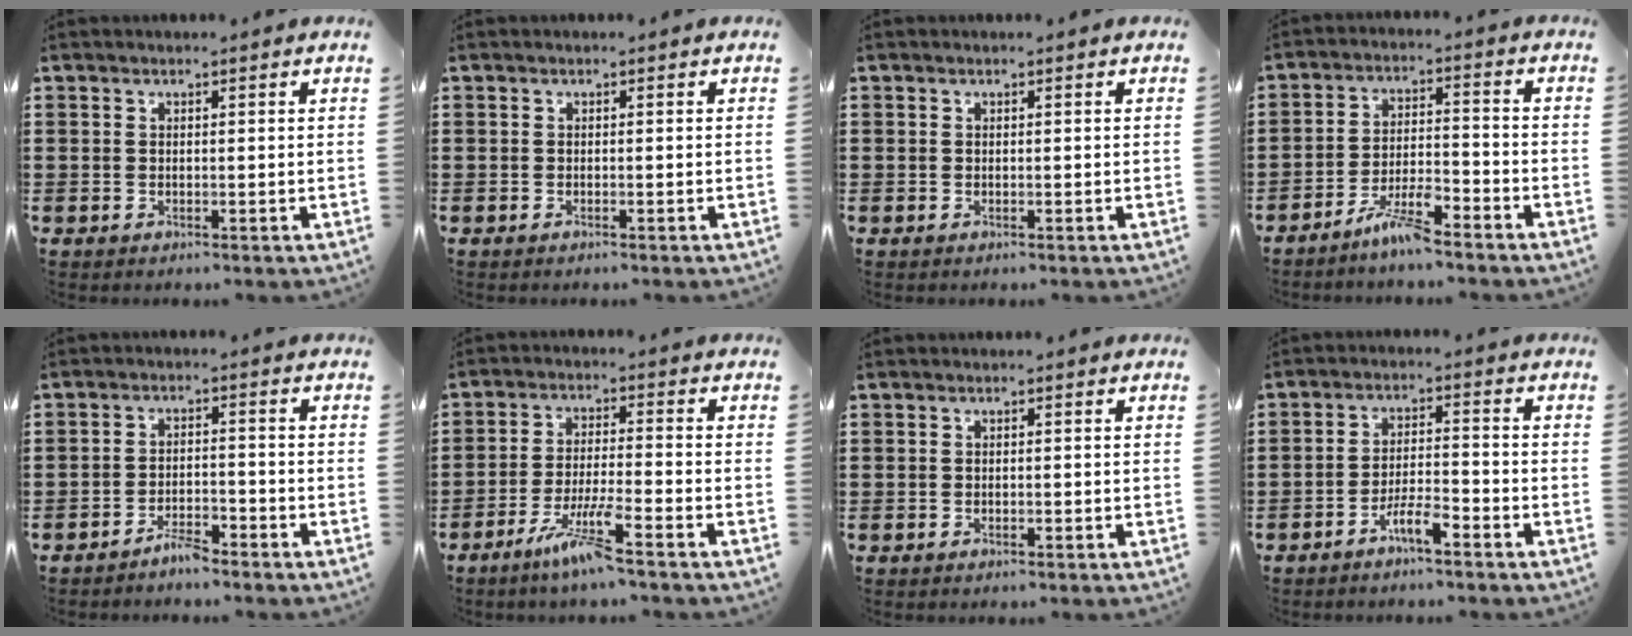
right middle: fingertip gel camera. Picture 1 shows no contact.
{"total": 0.0}
{"total": 0.5, "force": [-0.3, 0.4, 0.0], "torque": [0.001, 0.004, -0.009]}
{"total": 6.1, "force": [-5.1, 0.8, 3.3], "torque": [-0.075, -0.002, -0.101]}
{"total": 3.1, "force": [-2.9, 0.4, 1.0], "torque": [-0.027, 0.004, -0.060]}
{"total": 6.9, "force": [-4.9, 0.1, 4.9], "torque": [-0.096, -0.011, -0.093]}
{"total": 0.8, "force": [-0.6, 0.3, 0.2], "torque": [-0.005, -0.001, -0.013]}
{"total": 4.7, "force": [-3.7, 0.7, 2.8], "torque": [-0.062, 0.004, -0.076]}